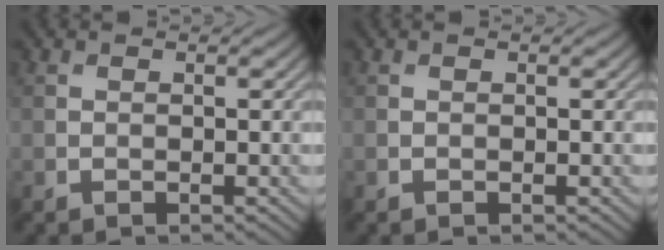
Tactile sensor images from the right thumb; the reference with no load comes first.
{"total": 0.0}